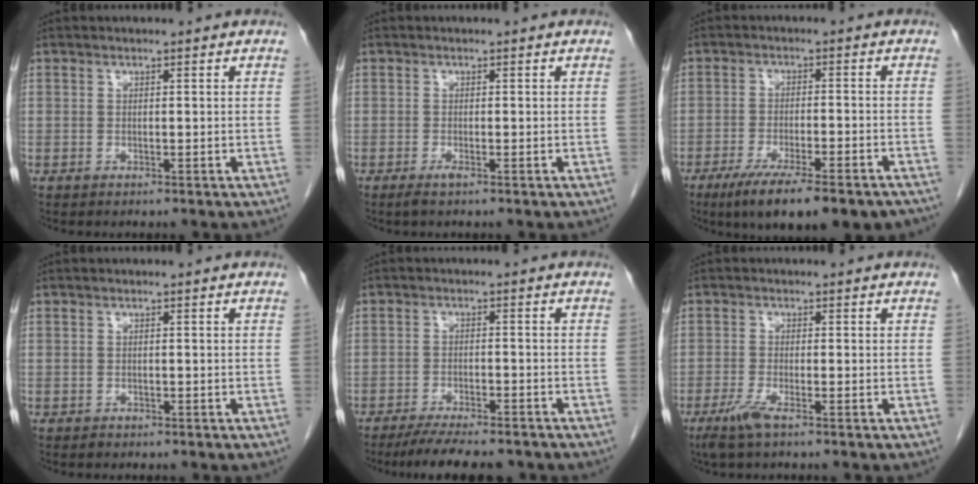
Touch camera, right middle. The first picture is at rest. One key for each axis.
{"total": 1.1, "fx": -0.7, "fy": 0.0, "fz": 0.8, "tx": -0.017, "ty": -0.002, "tz": -0.014}
{"total": 15.4, "fx": -11.5, "fy": 2.9, "fz": 9.8, "tx": -0.116, "ty": -0.018, "tz": -0.170}
{"total": 0.6, "fx": -0.4, "fy": 0.4, "fz": 0.1, "tx": -0.005, "ty": 0.001, "tz": -0.004}
{"total": 10.0, "fx": -8.7, "fy": 1.7, "fz": 4.7, "tx": -0.066, "ty": -0.011, "tz": -0.128}
{"total": 3.2, "fx": -2.1, "fy": 0.2, "fz": 2.4, "tx": -0.057, "ty": -0.010, "tz": -0.044}